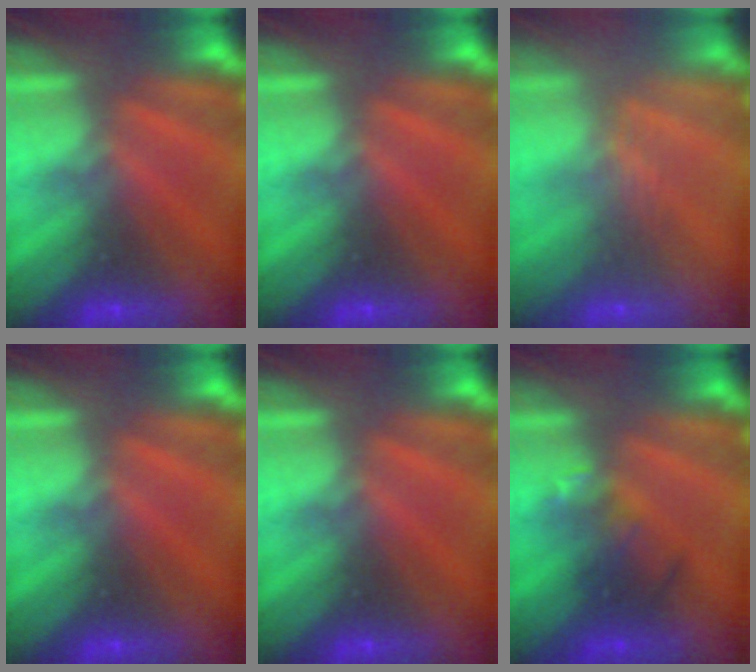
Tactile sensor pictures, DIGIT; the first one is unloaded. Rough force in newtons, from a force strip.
{"total": 0.0}
{"total": 2.4}
{"total": 0.0}
{"total": 0.0}
{"total": 2.4}